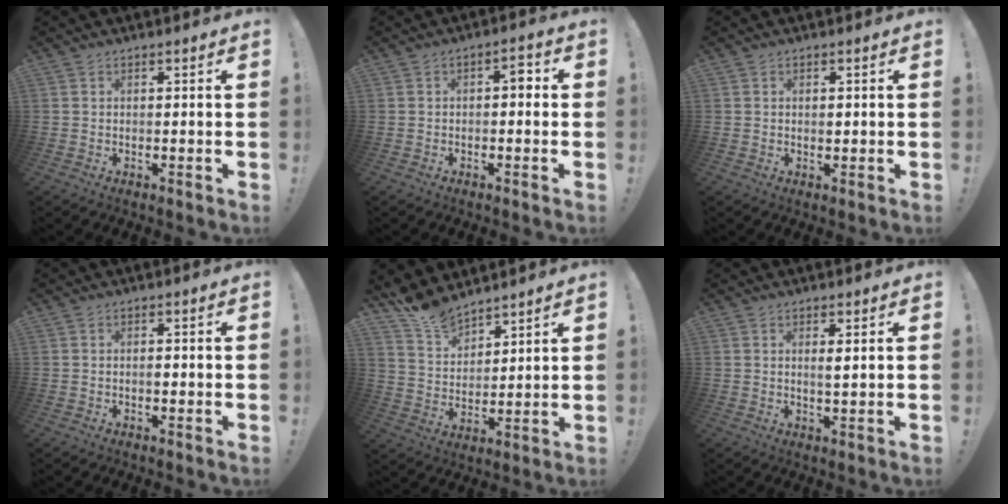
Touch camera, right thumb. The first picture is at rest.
{"total": 3.4, "force": [-0.6, 1.7, 2.8], "torque": [-0.044, 0.010, -0.018]}
{"total": 0.9, "force": [0.0, 0.7, 0.5], "torque": [-0.002, 0.001, -0.003]}
{"total": 1.2, "force": [-0.5, 0.6, 0.8], "torque": [-0.022, 0.005, -0.008]}
{"total": 9.9, "force": [9.0, 3.7, 1.8], "torque": [-0.047, -0.069, 0.176]}
{"total": 2.3, "force": [0.9, 0.2, 2.1], "torque": [-0.032, -0.009, 0.012]}